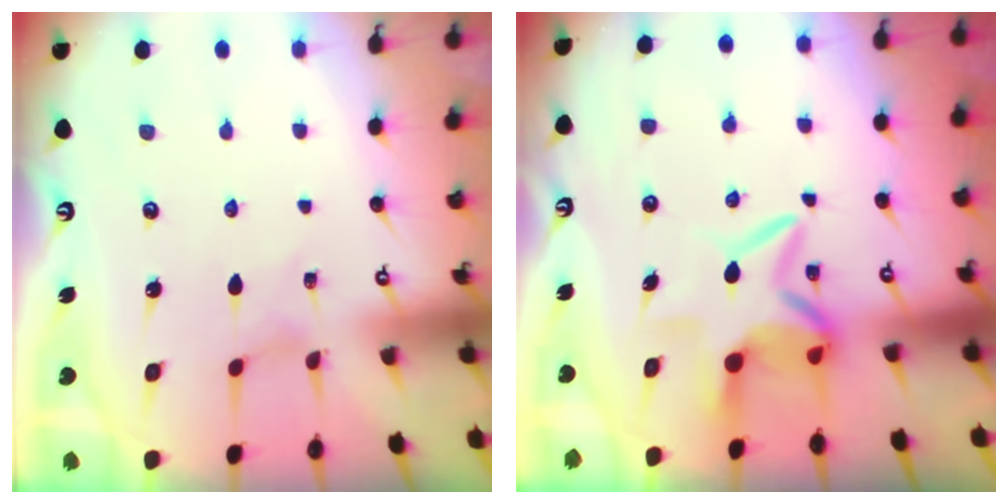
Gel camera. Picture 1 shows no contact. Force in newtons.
{"total": 7.0, "press": 6.9, "slide": 1.1}